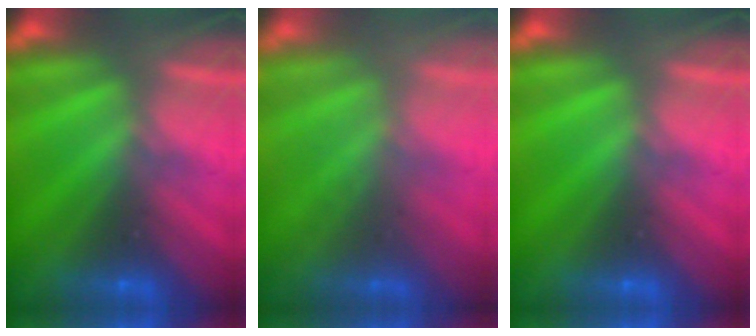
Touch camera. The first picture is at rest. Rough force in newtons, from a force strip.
{"total": 2.2}
{"total": 0.0}